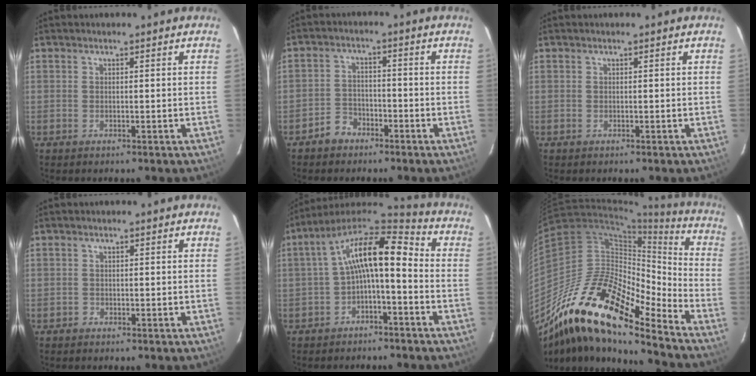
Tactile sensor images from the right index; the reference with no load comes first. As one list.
[{"total": 4.4, "force": [-3.2, 3.0, 0.5], "torque": [-0.018, 0.016, -0.057]}, {"total": 0.0}, {"total": 0.8, "force": [-0.5, 0.6, -0.2], "torque": [0.003, 0.005, -0.009]}, {"total": 11.8, "force": [-1.9, 4.5, 10.7], "torque": [-0.207, 0.032, -0.037]}, {"total": 21.8, "force": [-15.6, 5.0, 14.4], "torque": [-0.248, -0.022, -0.302]}]